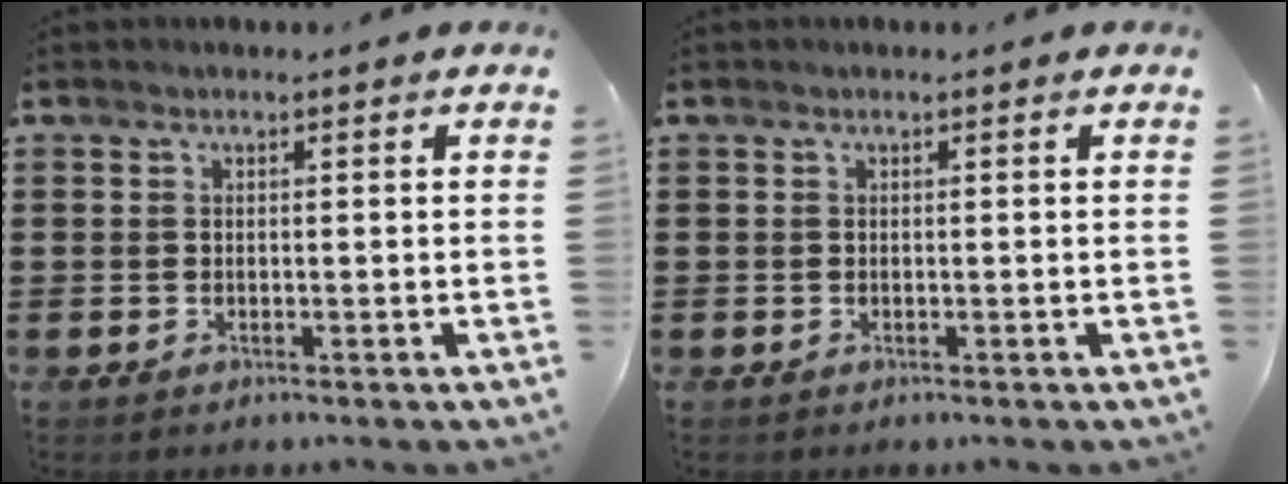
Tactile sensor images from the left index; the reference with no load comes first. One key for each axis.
{"total": 0.0}